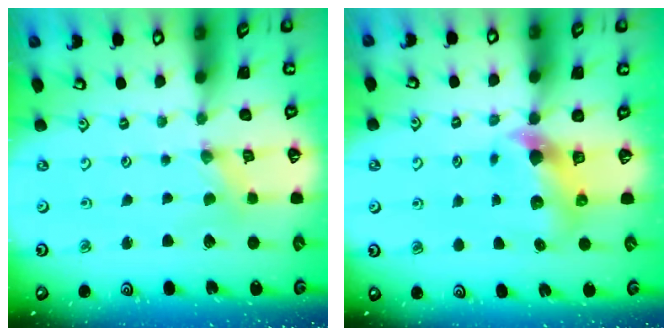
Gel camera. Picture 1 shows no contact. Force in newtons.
{"total": 6.2, "press": 6.2, "slide": 0.4}